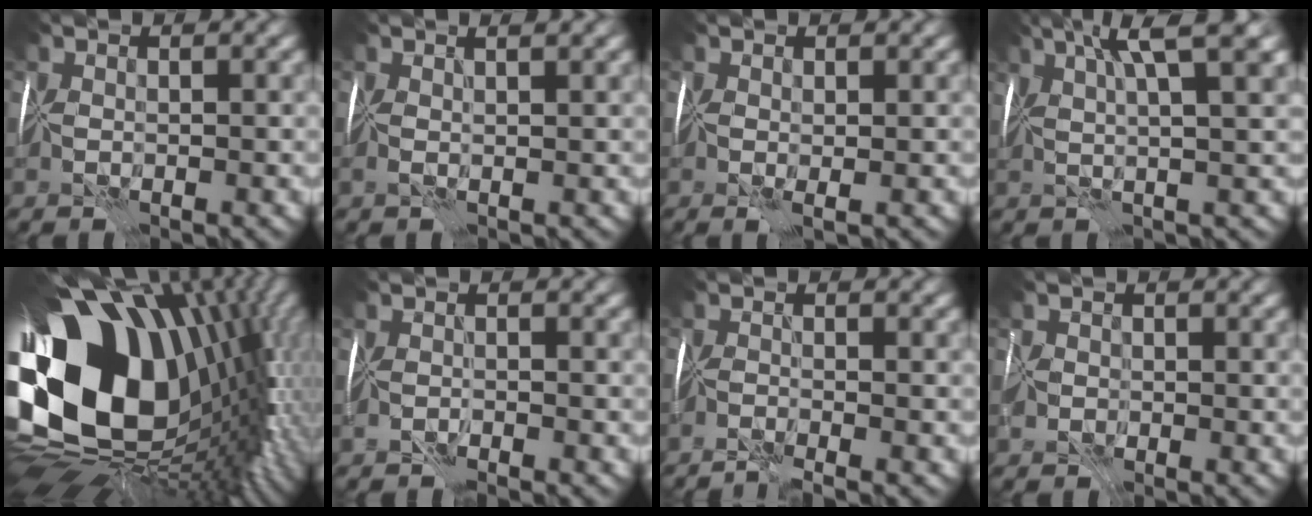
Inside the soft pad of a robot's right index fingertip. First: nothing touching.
{"total": 1.3, "force": [0.5, -0.6, 1.0], "torque": [-0.015, 0.001, 0.010]}
{"total": 0.5, "force": [-0.1, -0.2, 0.5], "torque": [-0.007, -0.006, 0.000]}
{"total": 6.6, "force": [3.4, 0.5, 5.6], "torque": [-0.073, 0.020, 0.045]}
{"total": 18.5, "force": [1.6, 12.1, 14.0], "torque": [-0.269, -0.083, 0.075]}
{"total": 2.2, "force": [-1.3, -1.5, -1.0], "torque": [0.026, -0.005, -0.027]}
{"total": 2.9, "force": [-2.1, -1.9, -0.4], "torque": [0.013, -0.009, -0.047]}
{"total": 2.2, "force": [-1.6, 1.4, 0.9], "torque": [-0.003, -0.004, -0.028]}